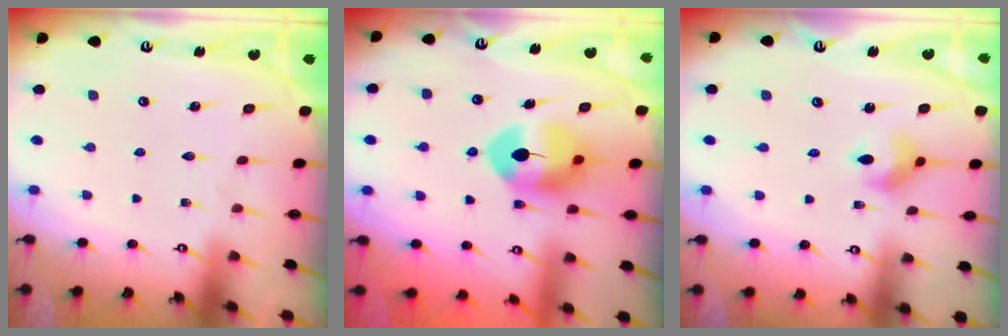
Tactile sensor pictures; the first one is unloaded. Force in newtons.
{"total": 8.8, "press": 8.7, "slide": 1.0}
{"total": 7.1, "press": 6.8, "slide": 2.0}